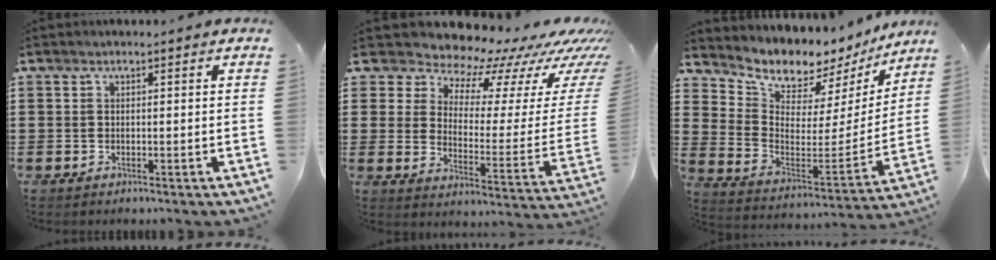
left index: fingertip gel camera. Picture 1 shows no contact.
{"total": 8.4, "force": [7.7, 3.1, 1.5], "torque": [-0.044, -0.078, 0.125]}
{"total": 7.0, "force": [6.7, 1.8, 0.5], "torque": [-0.040, -0.071, 0.112]}